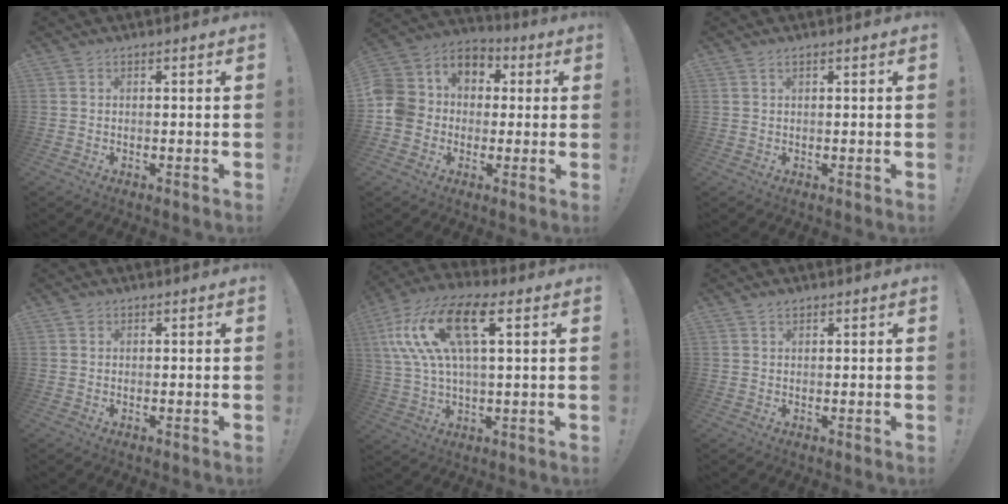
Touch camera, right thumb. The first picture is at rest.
{"total": 10.3, "force": [-1.1, 9.7, 3.3], "torque": [-0.062, 0.008, -0.015]}
{"total": 0.8, "force": [0.6, 0.4, 0.5], "torque": [-0.011, 0.001, 0.011]}
{"total": 0.7, "force": [0.5, 0.6, 0.0], "torque": [0.002, 0.000, 0.009]}
{"total": 18.8, "force": [6.4, 8.0, 15.8], "torque": [-0.320, 0.003, 0.106]}
{"total": 1.3, "force": [1.0, 0.6, 0.5], "torque": [-0.009, -0.002, 0.020]}